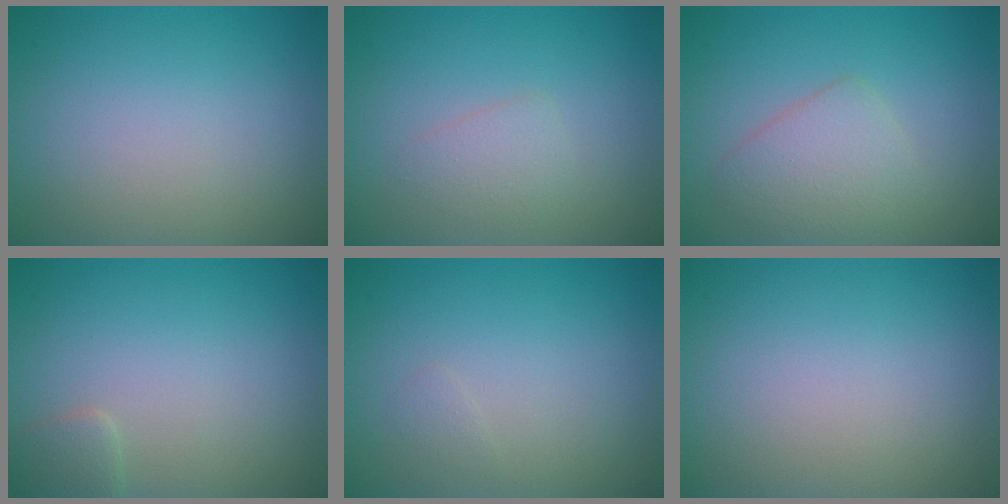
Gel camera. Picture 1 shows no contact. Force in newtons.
{"total": 1.5, "press": 1.5, "slide": 0.1}
{"total": 3.1, "press": 3.1, "slide": 0.2}
{"total": 1.4, "press": 1.4, "slide": 0.1}
{"total": 0.5, "press": 0.5, "slide": 0.0}
{"total": 0.0}